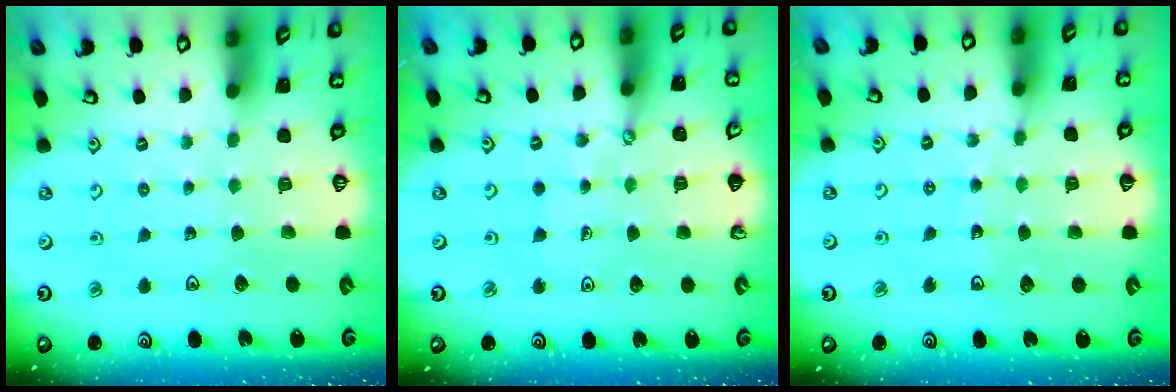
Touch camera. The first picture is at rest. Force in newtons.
{"total": 0.6, "press": 0.6, "slide": 0.1}
{"total": 5.6, "press": 5.4, "slide": 1.3}